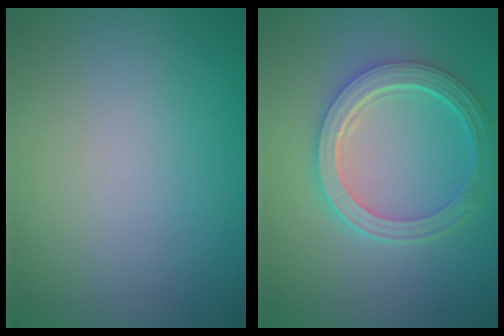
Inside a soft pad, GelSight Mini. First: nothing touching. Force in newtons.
{"total": 5.7, "press": 4.3, "slide": 3.7}